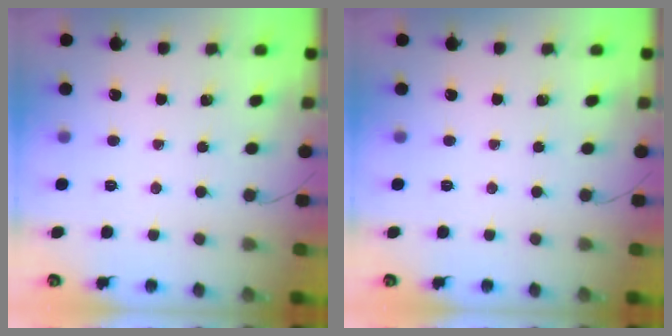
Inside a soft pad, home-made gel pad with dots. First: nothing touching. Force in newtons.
{"total": 0.0}